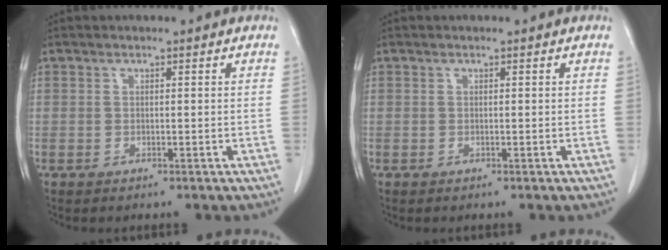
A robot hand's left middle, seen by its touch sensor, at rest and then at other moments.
{"total": 0.0}